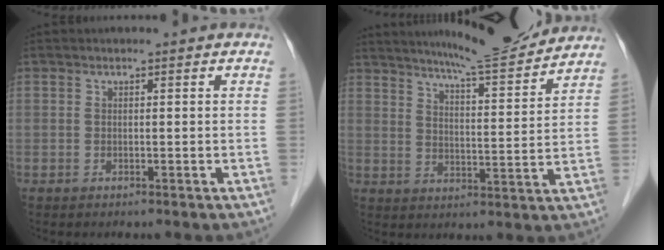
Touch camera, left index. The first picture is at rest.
{"total": 12.4, "force": [11.4, 0.1, 4.9], "torque": [-0.076, -0.010, 0.160]}